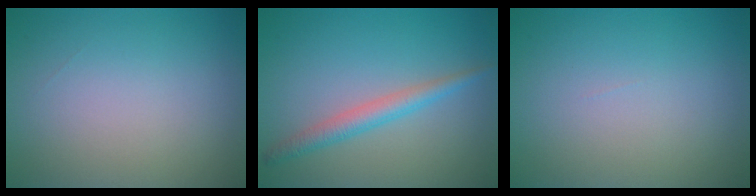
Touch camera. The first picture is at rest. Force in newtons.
{"total": 2.4, "press": 2.4, "slide": 0.0}
{"total": 0.0}